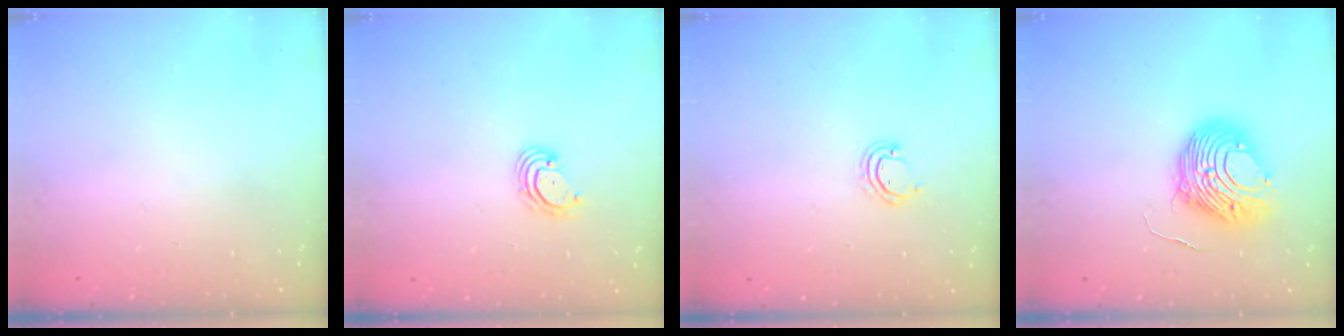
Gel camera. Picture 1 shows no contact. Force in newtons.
{"total": 2.9, "press": 2.9, "slide": 0.1}
{"total": 2.7, "press": 2.7, "slide": 0.2}
{"total": 10.6, "press": 10.6, "slide": 0.8}